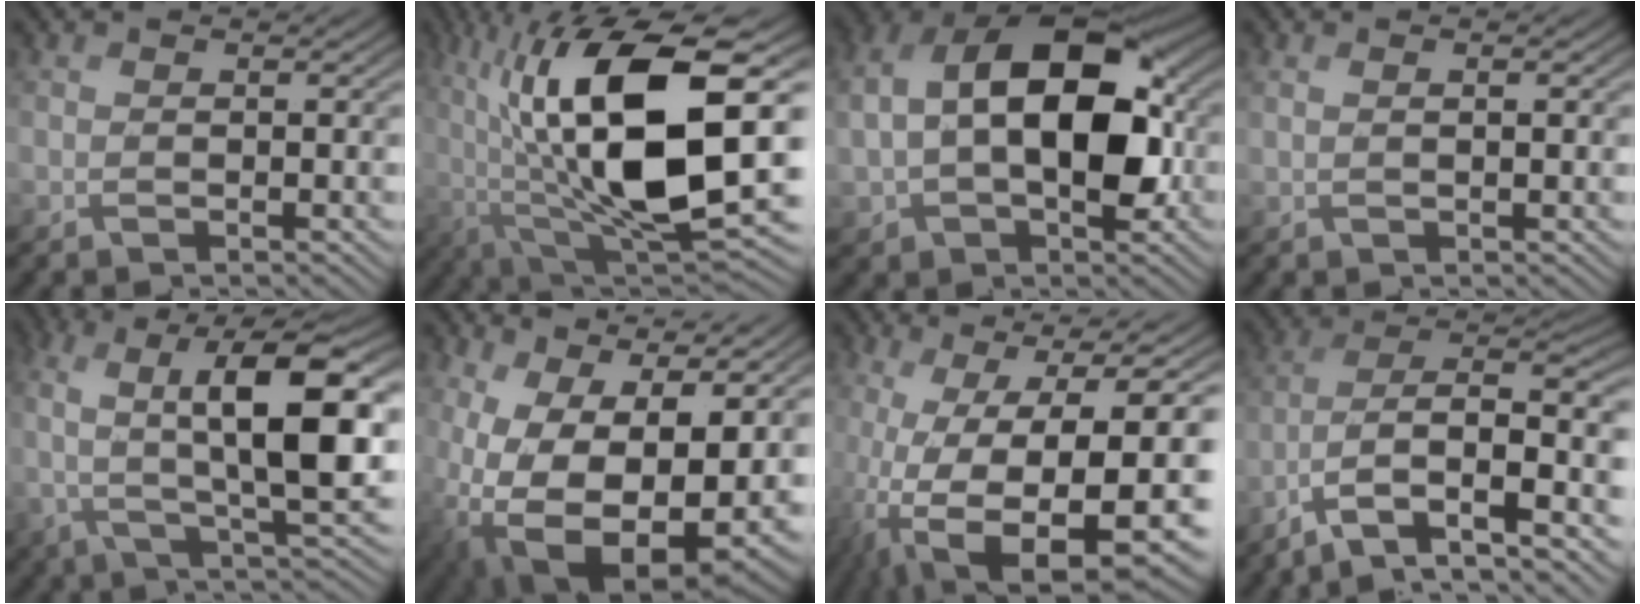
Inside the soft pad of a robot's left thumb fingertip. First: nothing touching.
{"total": 18.8, "force": [2.3, 7.5, 17.0], "torque": [-0.314, 0.009, 0.032]}
{"total": 16.6, "force": [1.4, 10.0, 13.1], "torque": [-0.232, 0.010, 0.025]}
{"total": 1.2, "force": [0.6, 0.2, 1.1], "torque": [-0.021, -0.001, 0.016]}
{"total": 14.7, "force": [1.1, 5.3, 13.7], "torque": [-0.271, -0.005, 0.022]}
{"total": 18.6, "force": [-0.6, 11.7, 14.4], "torque": [-0.256, -0.061, 0.039]}
{"total": 17.6, "force": [-5.9, 6.4, 15.3], "torque": [-0.279, -0.053, -0.065]}
{"total": 12.9, "force": [-5.1, 5.6, 10.4], "torque": [-0.202, -0.017, -0.093]}